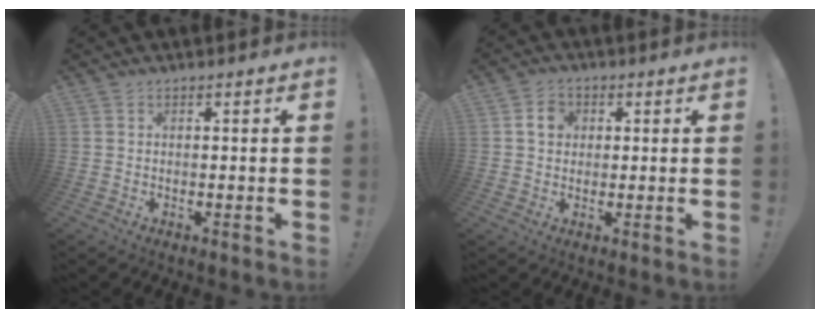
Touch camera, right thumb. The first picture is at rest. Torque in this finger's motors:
{"motor_torque": [-0.10, 0.04, 0.28, 0.09, 0.00]}